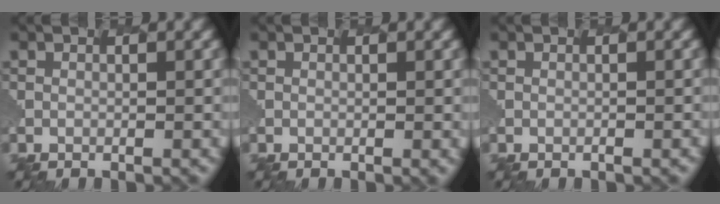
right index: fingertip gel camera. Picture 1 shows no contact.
{"total": 0.6, "force": [0.0, 0.1, 0.6], "torque": [-0.012, 0.001, -0.001]}
{"total": 0.6, "force": [-0.3, 0.2, 0.4], "torque": [-0.004, 0.000, 0.000]}